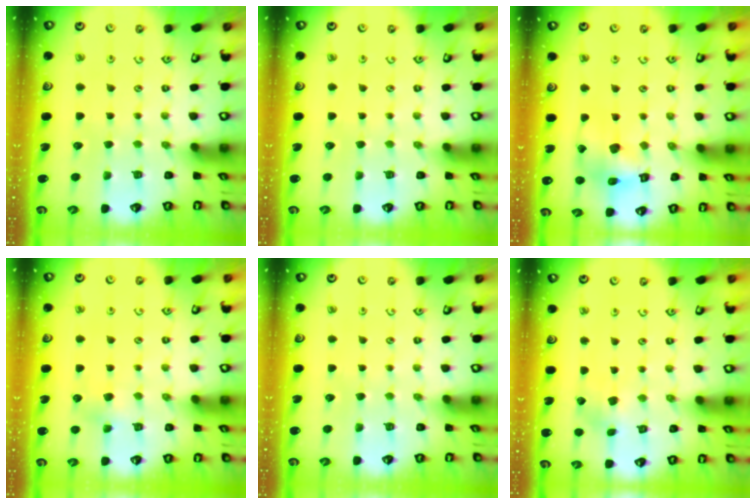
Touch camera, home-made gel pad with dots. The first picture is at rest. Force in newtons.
{"total": 0.0}
{"total": 13.3, "press": 13.1, "slide": 1.8}
{"total": 3.4, "press": 3.4, "slide": 0.4}
{"total": 0.0}
{"total": 3.8, "press": 3.8, "slide": 0.4}